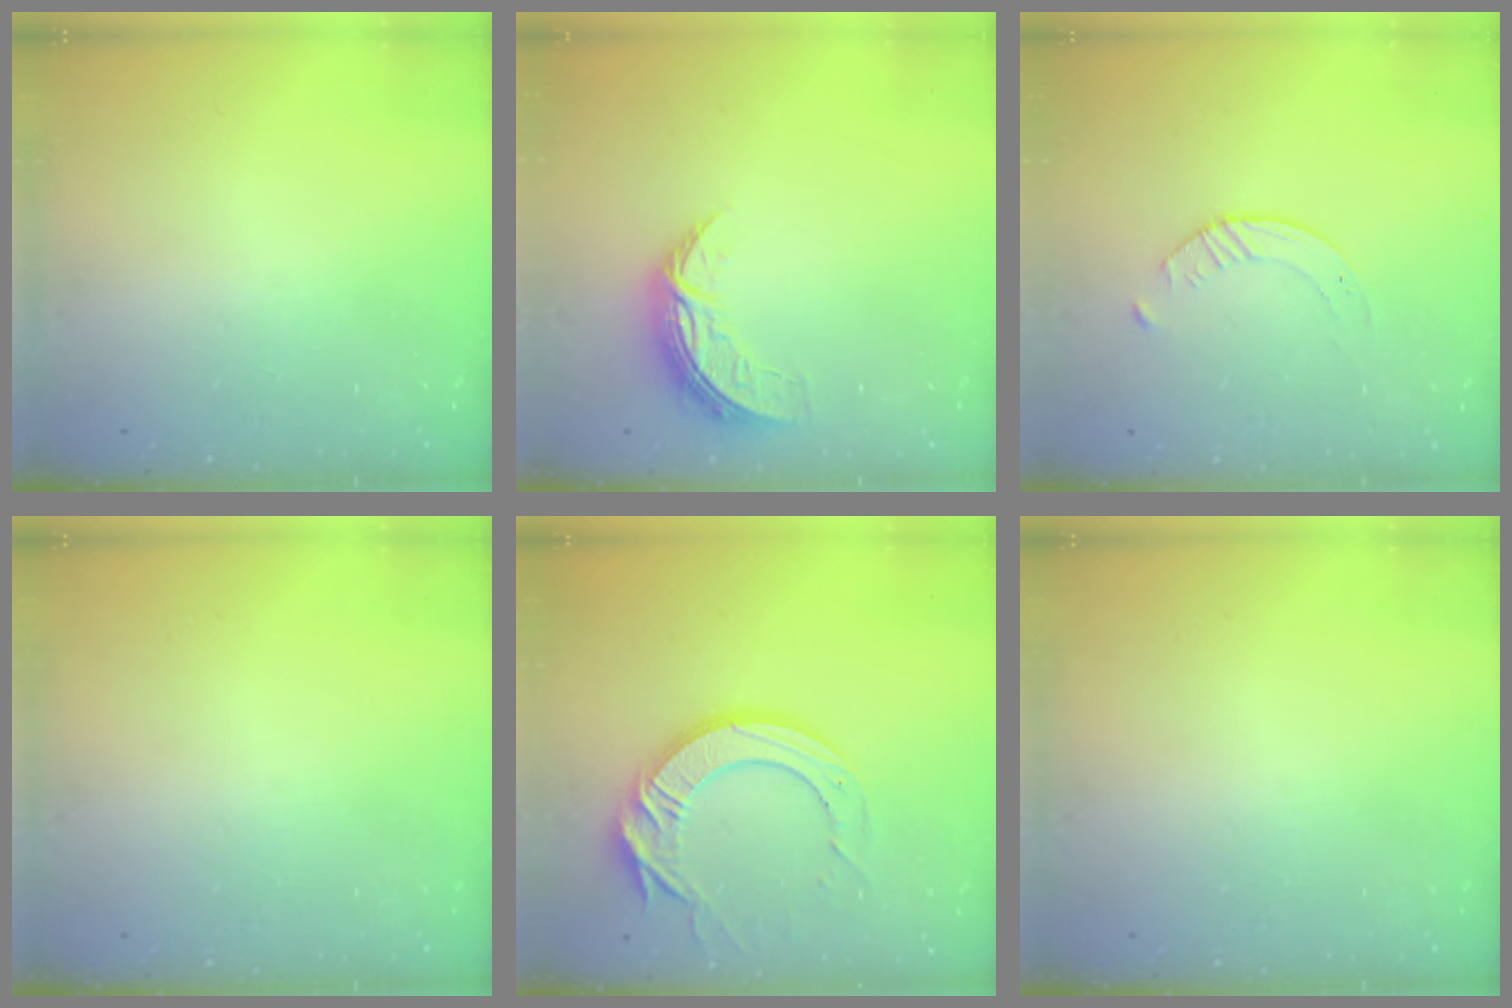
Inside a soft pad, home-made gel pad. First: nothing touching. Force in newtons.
{"total": 7.8, "press": 7.8, "slide": 0.3}
{"total": 3.5, "press": 3.5, "slide": 0.4}
{"total": 0.0}
{"total": 16.4, "press": 16.4, "slide": 1.2}
{"total": 0.0}